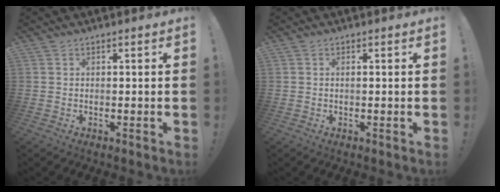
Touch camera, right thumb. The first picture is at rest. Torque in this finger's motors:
{"motor_torque": [0.01, -0.54, -0.18, -0.16, 0.08]}